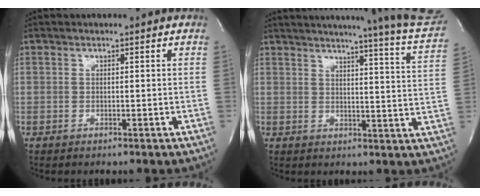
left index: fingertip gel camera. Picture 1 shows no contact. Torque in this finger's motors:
{"motor_torque": [0.30, -0.46, 0.39, 0.10]}